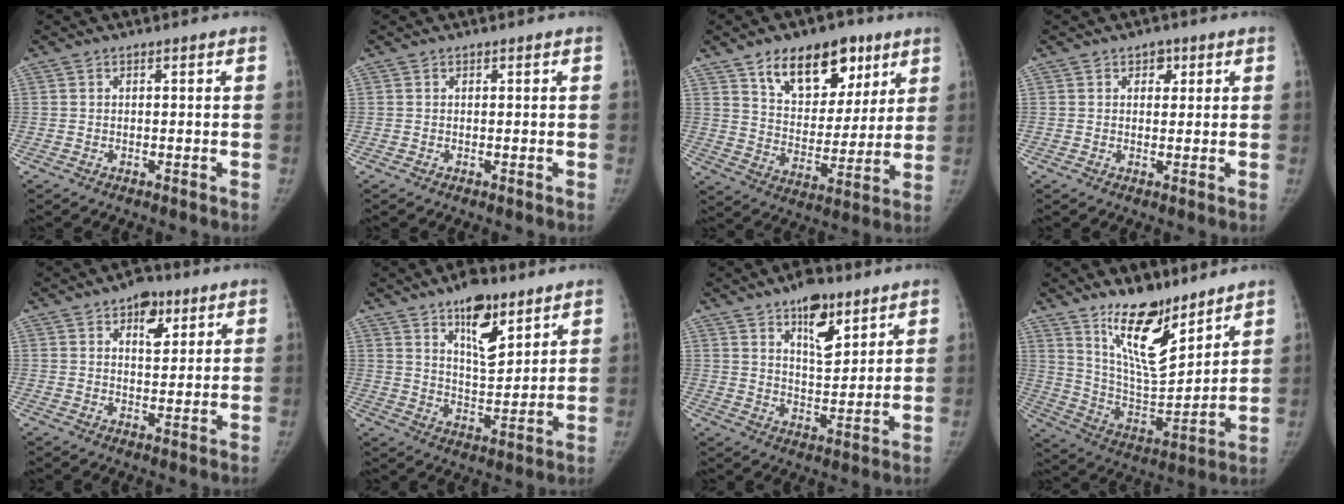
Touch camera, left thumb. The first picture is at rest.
{"total": 0.0}
{"total": 17.2, "force": [9.9, 10.2, 9.7], "torque": [-0.093, -0.046, 0.165]}
{"total": 2.9, "force": [1.4, 2.1, 1.4], "torque": [0.003, -0.004, 0.017]}
{"total": 6.8, "force": [3.6, 4.0, 4.2], "torque": [-0.032, -0.014, 0.049]}
{"total": 12.1, "force": [7.4, 5.3, 8.1], "torque": [-0.101, -0.048, 0.123]}
{"total": 10.5, "force": [6.4, 4.8, 6.8], "torque": [-0.081, -0.040, 0.105]}
{"total": 17.0, "force": [11.8, 6.3, 10.4], "torque": [-0.131, -0.093, 0.219]}